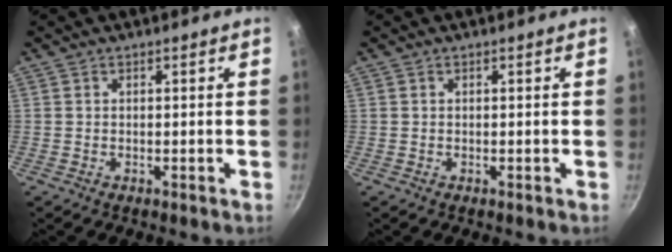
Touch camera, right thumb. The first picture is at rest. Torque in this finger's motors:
{"motor_torque": [0.01, 0.01, 0.03, 0.05, 0.00]}